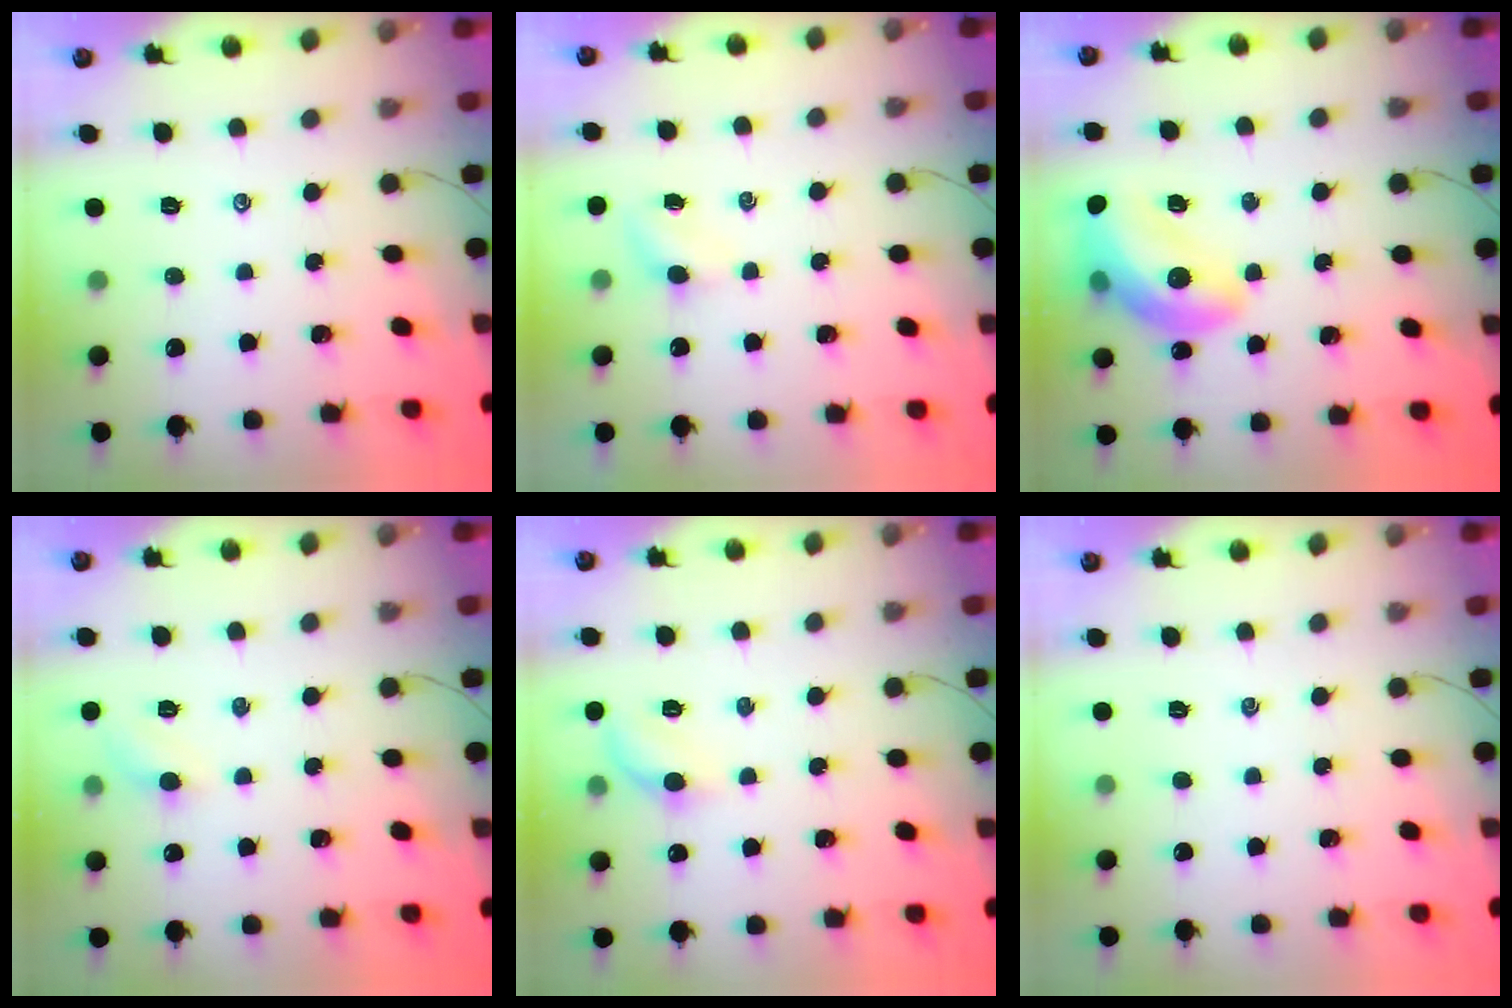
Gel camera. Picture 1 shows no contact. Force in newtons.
{"total": 3.6, "press": 3.4, "slide": 1.1}
{"total": 16.3, "press": 16.2, "slide": 2.1}
{"total": 4.5, "press": 4.3, "slide": 1.2}
{"total": 6.2, "press": 6.1, "slide": 0.9}
{"total": 0.0}